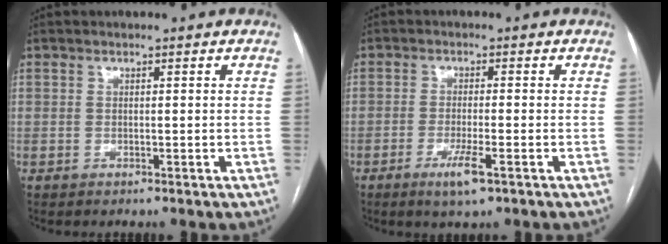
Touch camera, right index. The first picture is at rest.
{"total": 4.3, "force": [-2.2, 0.1, 3.7], "torque": [-0.069, -0.010, -0.040]}